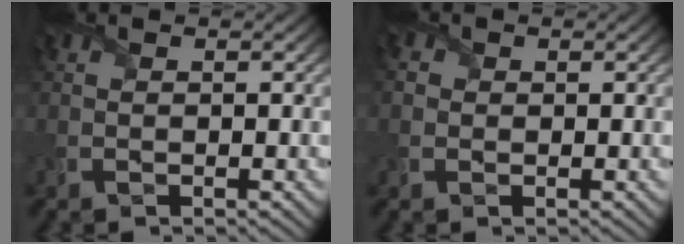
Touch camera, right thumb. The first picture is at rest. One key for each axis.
{"total": 1.6, "fx": 0.2, "fy": 1.5, "fz": 0.4, "tx": -0.015, "ty": -0.001, "tz": -0.002}